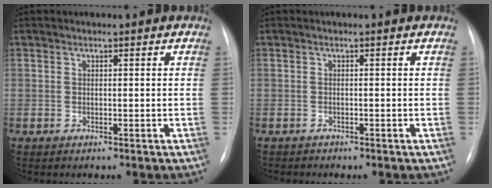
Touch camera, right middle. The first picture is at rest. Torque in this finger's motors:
{"motor_torque": [-0.26, -0.07, -0.05, -0.01]}